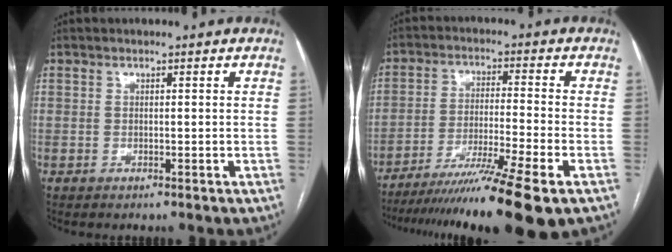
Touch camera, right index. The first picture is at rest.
{"total": 15.4, "force": [-11.2, -1.4, 10.5], "torque": [-0.162, -0.037, -0.183]}